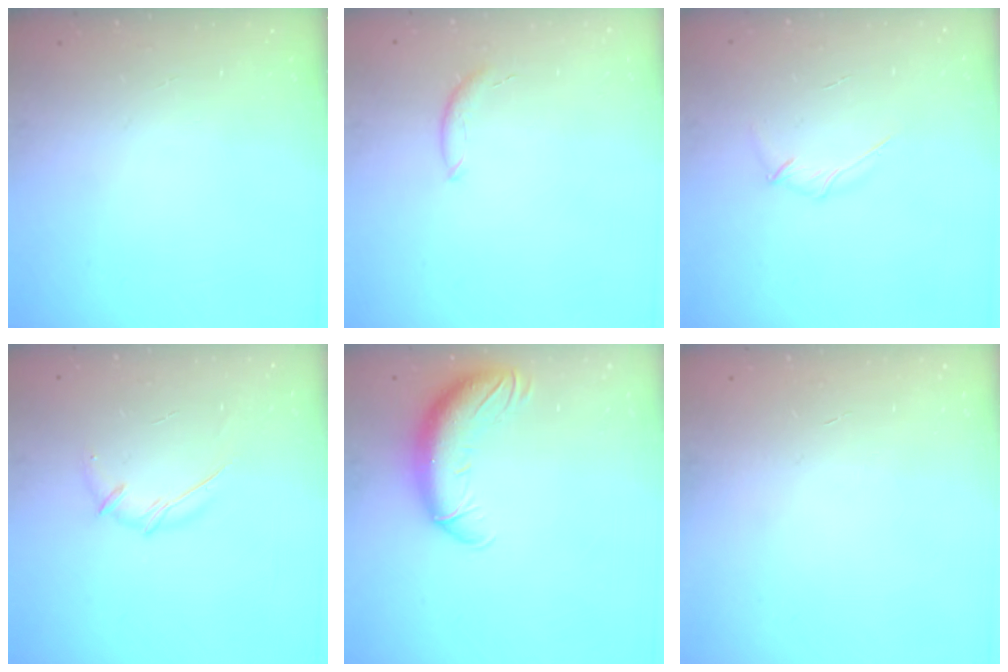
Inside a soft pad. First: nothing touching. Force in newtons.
{"total": 5.8, "press": 5.7, "slide": 0.7}
{"total": 3.3, "press": 3.2, "slide": 0.9}
{"total": 5.9, "press": 5.7, "slide": 1.3}
{"total": 12.8, "press": 12.4, "slide": 3.1}
{"total": 0.6, "press": 0.6, "slide": 0.2}